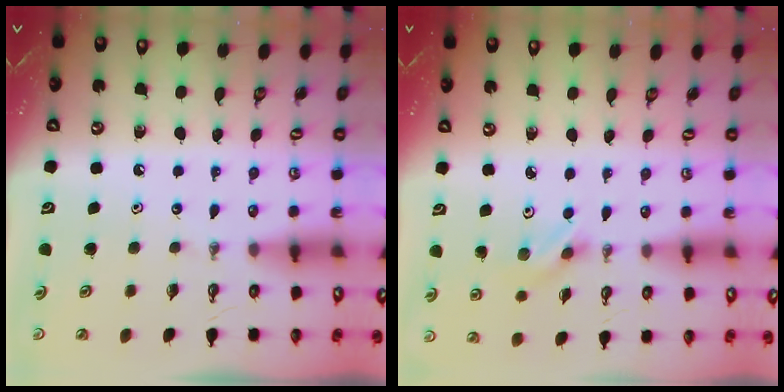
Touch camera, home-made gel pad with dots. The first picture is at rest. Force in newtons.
{"total": 2.2, "press": 2.1, "slide": 0.7}